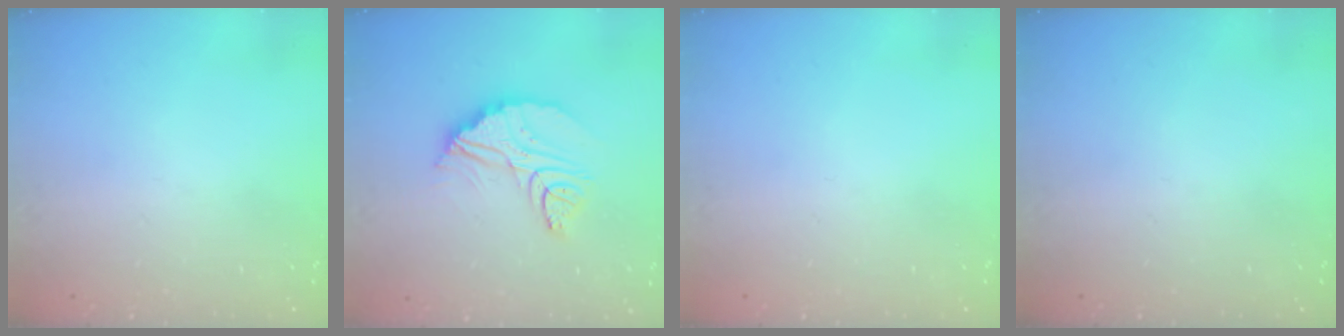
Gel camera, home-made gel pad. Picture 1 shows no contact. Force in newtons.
{"total": 12.3, "press": 12.3, "slide": 1.0}
{"total": 0.0}
{"total": 0.0}